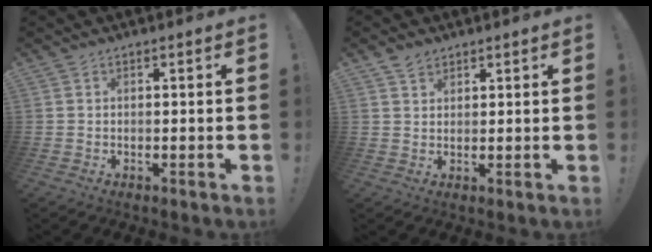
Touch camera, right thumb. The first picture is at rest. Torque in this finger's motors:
{"motor_torque": [-0.40, 0.46, 0.15, -0.04, -0.04]}